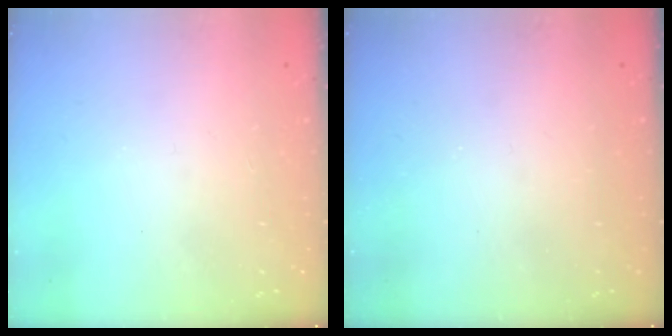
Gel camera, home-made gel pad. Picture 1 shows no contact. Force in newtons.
{"total": 0.0}